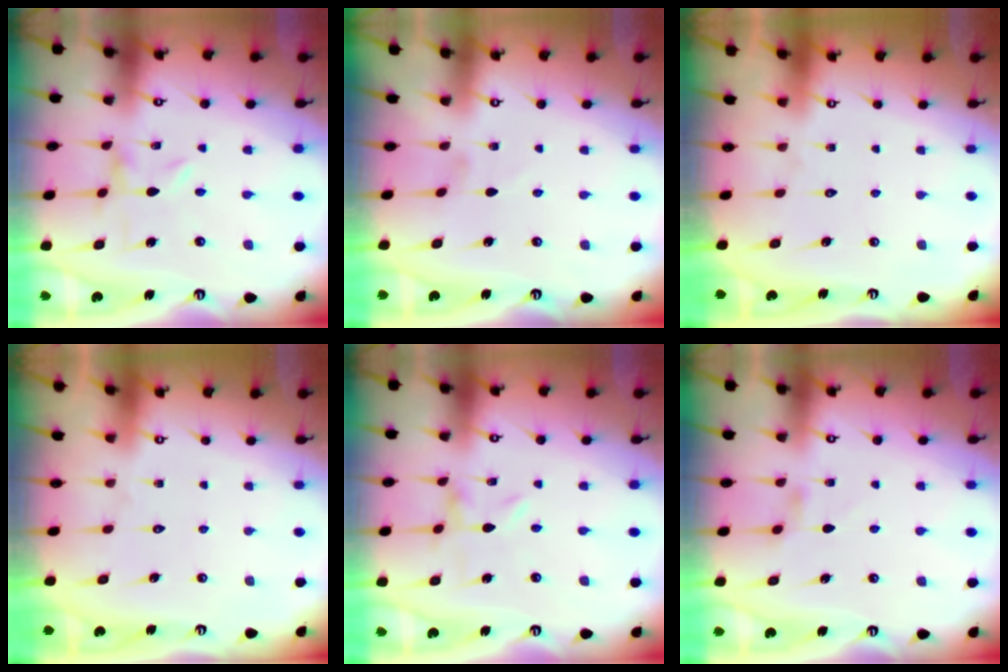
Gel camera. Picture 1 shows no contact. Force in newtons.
{"total": 1.0, "press": 1.0, "slide": 0.1}
{"total": 1.7, "press": 1.7, "slide": 0.1}
{"total": 1.5, "press": 1.5, "slide": 0.1}
{"total": 0.0}
{"total": 1.6, "press": 1.6, "slide": 0.4}